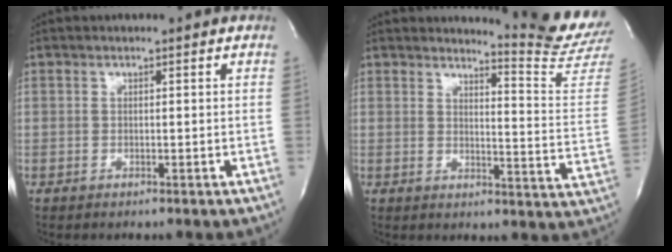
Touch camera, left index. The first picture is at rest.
{"total": 11.5, "force": [11.2, -2.7, 0.1], "torque": [-0.012, -0.145, 0.123]}